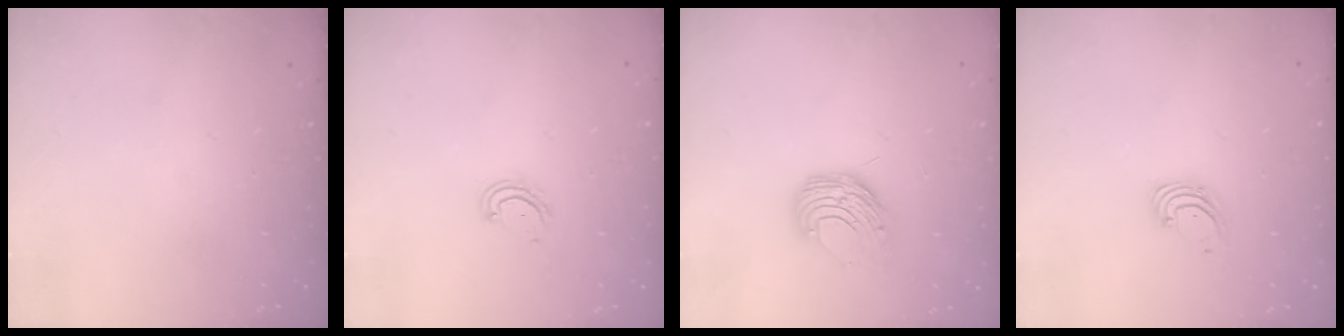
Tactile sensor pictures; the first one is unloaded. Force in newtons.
{"total": 3.9, "press": 3.9, "slide": 0.3}
{"total": 8.8, "press": 8.8, "slide": 0.8}
{"total": 1.6, "press": 1.6, "slide": 0.1}